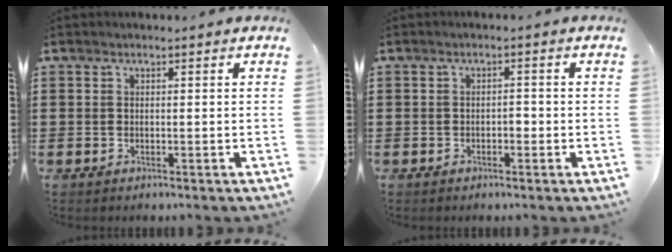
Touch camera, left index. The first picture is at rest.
{"total": 1.0, "force": [-0.6, 0.5, 0.7], "torque": [-0.017, 0.000, -0.013]}